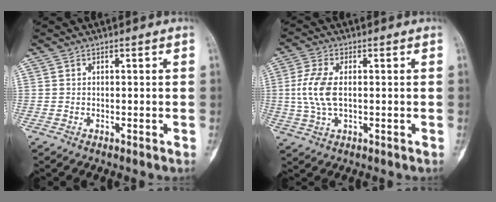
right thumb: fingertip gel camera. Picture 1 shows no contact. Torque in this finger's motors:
{"motor_torque": [0.88, 0.73, 0.43, -0.55, 0.41]}